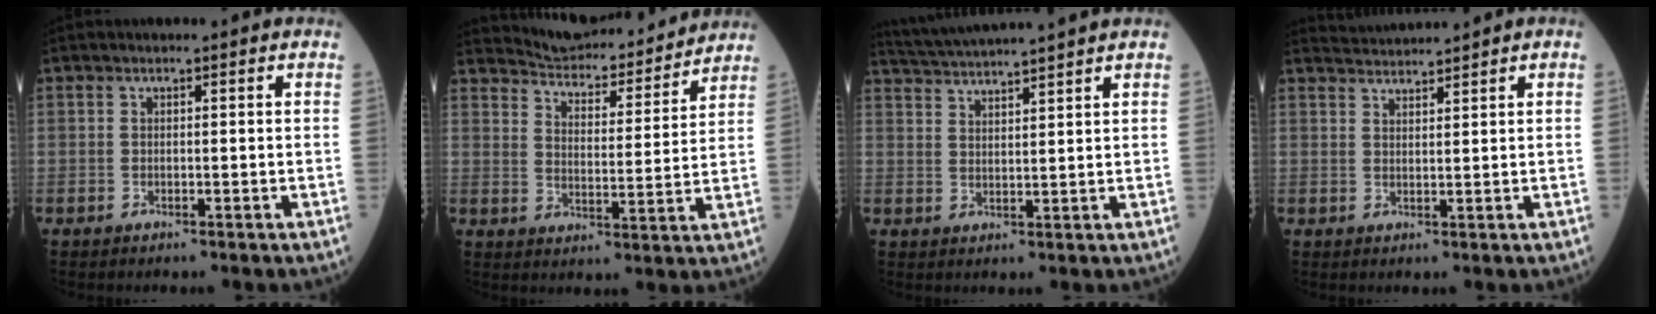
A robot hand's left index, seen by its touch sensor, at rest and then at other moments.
{"total": 16.6, "force": [15.9, 2.6, 4.0], "torque": [-0.057, -0.011, 0.215]}
{"total": 10.3, "force": [9.5, -1.6, 3.6], "torque": [-0.073, 0.022, 0.151]}
{"total": 3.2, "force": [3.1, -0.9, -0.2], "torque": [-0.004, 0.014, 0.064]}